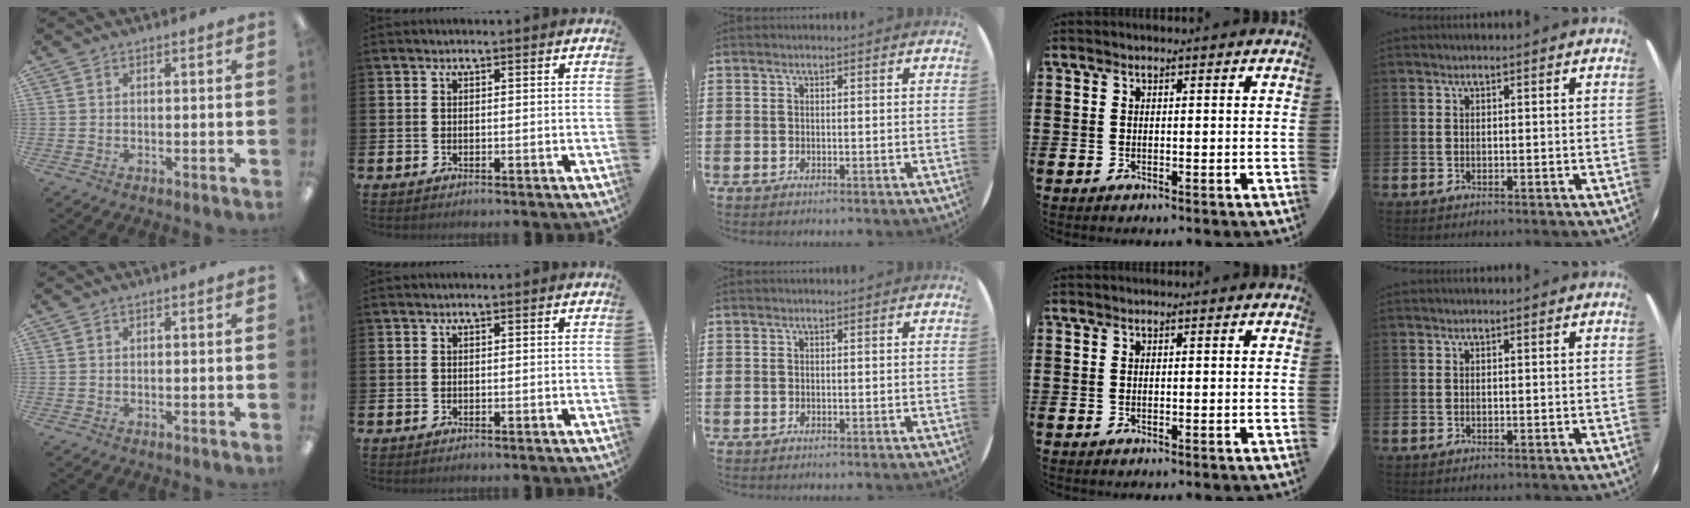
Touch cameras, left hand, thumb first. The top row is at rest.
{}